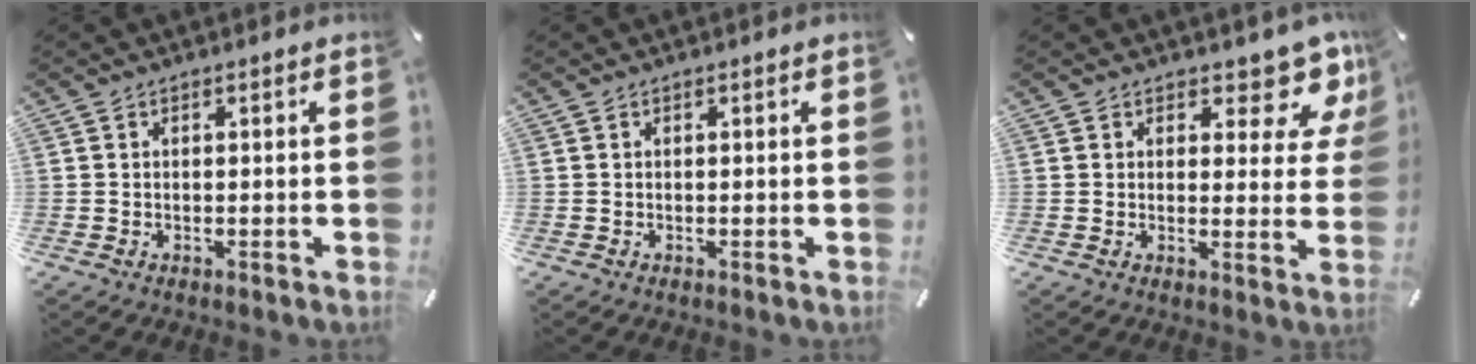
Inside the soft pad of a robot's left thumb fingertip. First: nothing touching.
{"total": 0.0}
{"total": 9.2, "force": [6.8, 4.1, 4.5], "torque": [-0.037, -0.056, 0.114]}